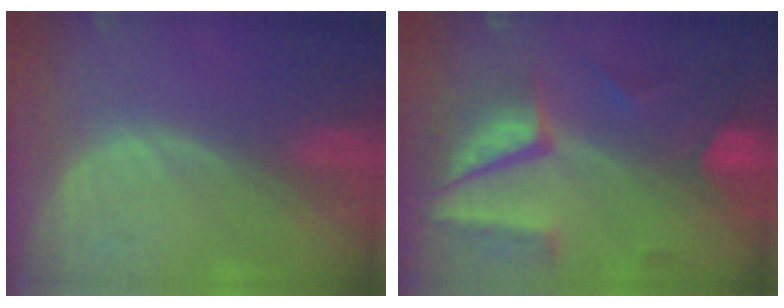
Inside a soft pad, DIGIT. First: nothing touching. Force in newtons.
{"total": 9.6, "press": 8.3, "slide": 4.9}